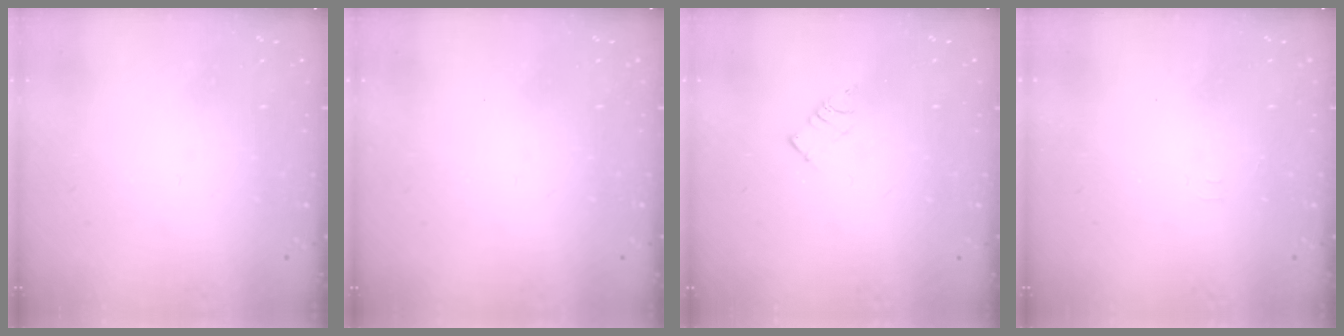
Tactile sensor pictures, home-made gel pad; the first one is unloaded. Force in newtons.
{"total": 2.1, "press": 2.0, "slide": 0.4}
{"total": 3.6, "press": 3.6, "slide": 0.4}
{"total": 3.4, "press": 3.3, "slide": 0.4}